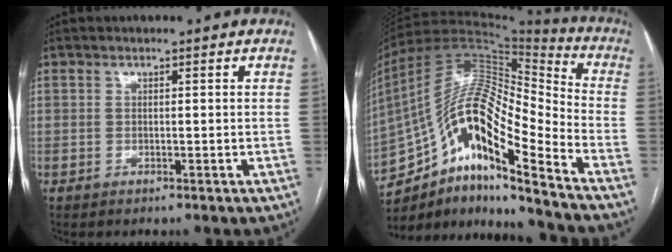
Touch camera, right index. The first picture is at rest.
{"total": 18.8, "force": [-10.6, 3.8, 15.0], "torque": [-0.290, 0.038, -0.184]}